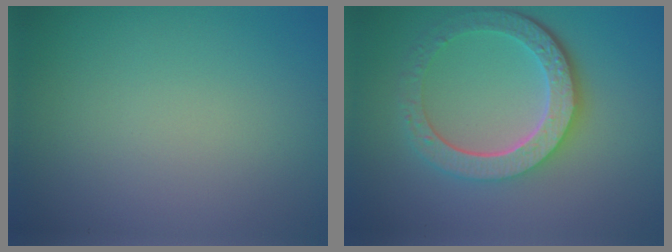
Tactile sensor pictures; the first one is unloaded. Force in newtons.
{"total": 6.3, "press": 4.6, "slide": 4.2}